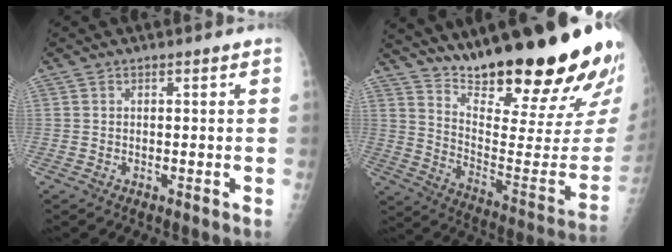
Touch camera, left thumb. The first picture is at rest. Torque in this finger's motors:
{"motor_torque": [3.32, 1.68, 1.48, -1.29, 0.14]}